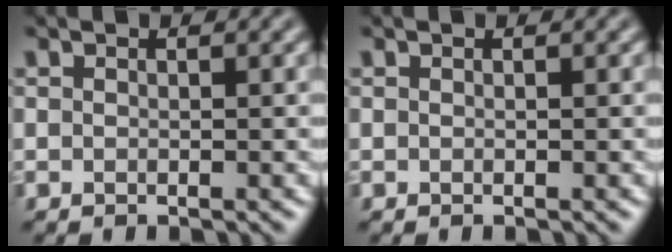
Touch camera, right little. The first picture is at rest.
{"total": 0.0}